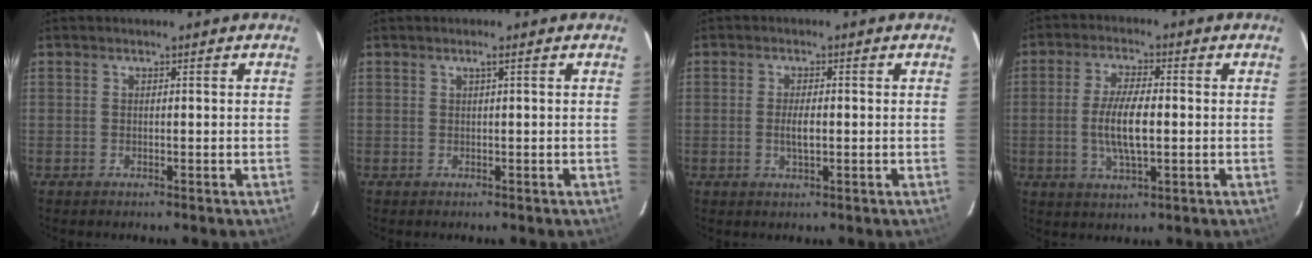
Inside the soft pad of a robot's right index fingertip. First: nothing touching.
{"total": 0.7, "force": [0.3, -0.3, 0.6], "torque": [-0.010, 0.002, 0.004]}
{"total": 2.7, "force": [-0.3, 0.9, 2.5], "torque": [-0.048, -0.005, -0.004]}
{"total": 7.9, "force": [-0.7, 2.3, 7.5], "torque": [-0.149, -0.004, -0.013]}